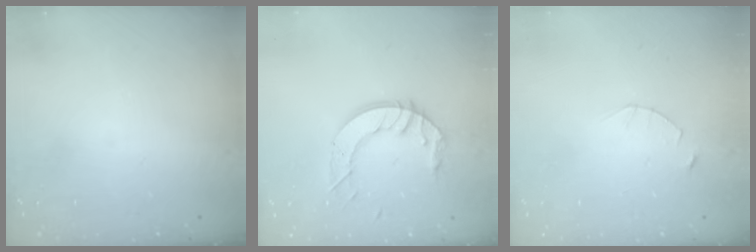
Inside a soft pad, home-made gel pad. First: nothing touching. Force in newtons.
{"total": 10.6, "press": 10.5, "slide": 1.0}
{"total": 2.5, "press": 2.4, "slide": 0.3}